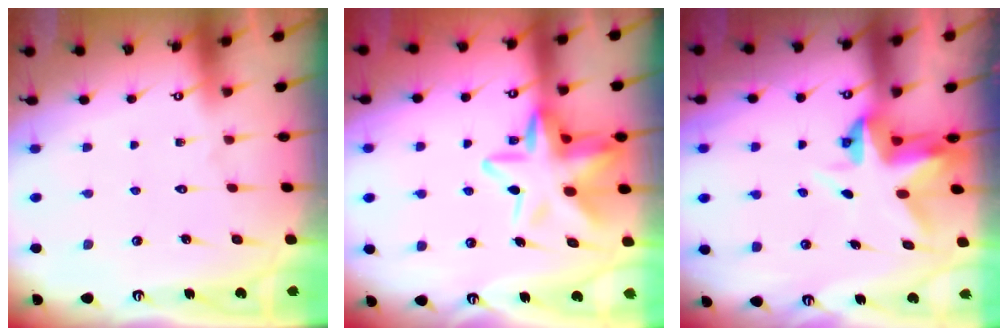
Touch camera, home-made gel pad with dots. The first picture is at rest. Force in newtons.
{"total": 15.3, "press": 15.1, "slide": 2.1}
{"total": 4.2, "press": 4.2, "slide": 0.2}